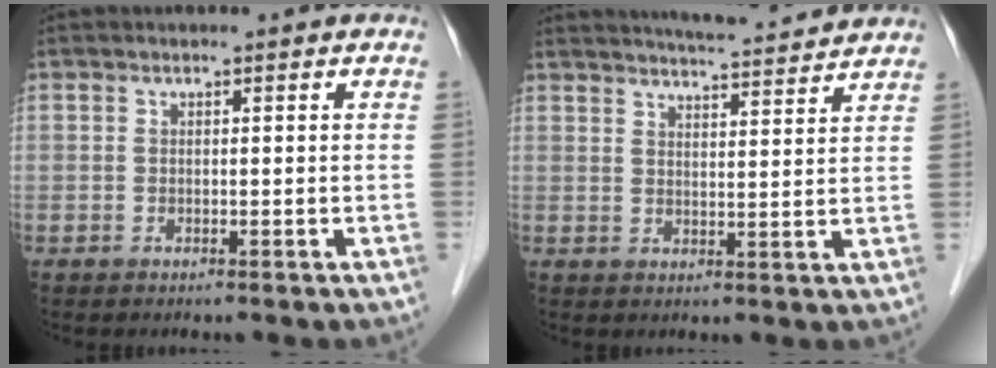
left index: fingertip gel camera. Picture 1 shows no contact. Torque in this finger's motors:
{"motor_torque": [-0.07, -0.52, 0.12, 0.03]}